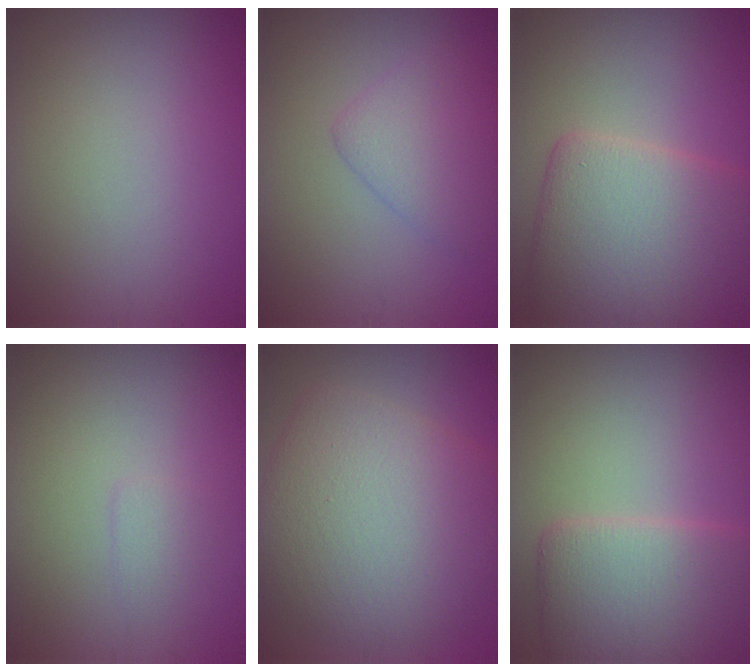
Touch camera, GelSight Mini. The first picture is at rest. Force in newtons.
{"total": 3.2, "press": 3.2, "slide": 0.1}
{"total": 8.8, "press": 8.7, "slide": 1.0}
{"total": 0.9, "press": 0.9, "slide": 0.1}
{"total": 8.9, "press": 8.9, "slide": 0.8}
{"total": 6.8, "press": 6.8, "slide": 0.1}